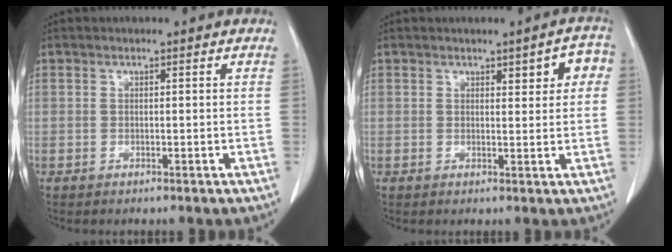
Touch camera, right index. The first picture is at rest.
{"total": 4.2, "force": [1.5, 1.4, 3.6], "torque": [-0.037, 0.011, 0.016]}